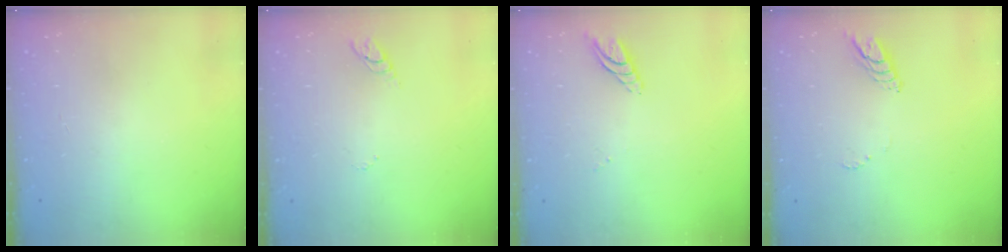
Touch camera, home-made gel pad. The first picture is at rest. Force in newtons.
{"total": 2.9, "press": 2.9, "slide": 0.2}
{"total": 7.8, "press": 7.8, "slide": 0.6}
{"total": 5.9, "press": 5.9, "slide": 0.3}